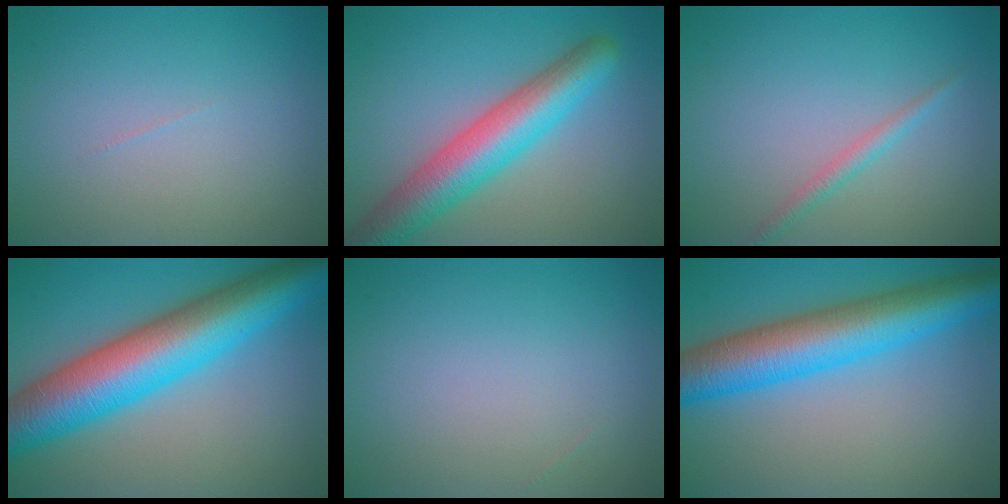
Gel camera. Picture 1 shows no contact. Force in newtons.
{"total": 7.4, "press": 7.4, "slide": 0.2}
{"total": 1.4, "press": 1.4, "slide": 0.1}
{"total": 12.3, "press": 12.3, "slide": 0.1}
{"total": 0.0}
{"total": 9.4, "press": 9.4, "slide": 0.0}